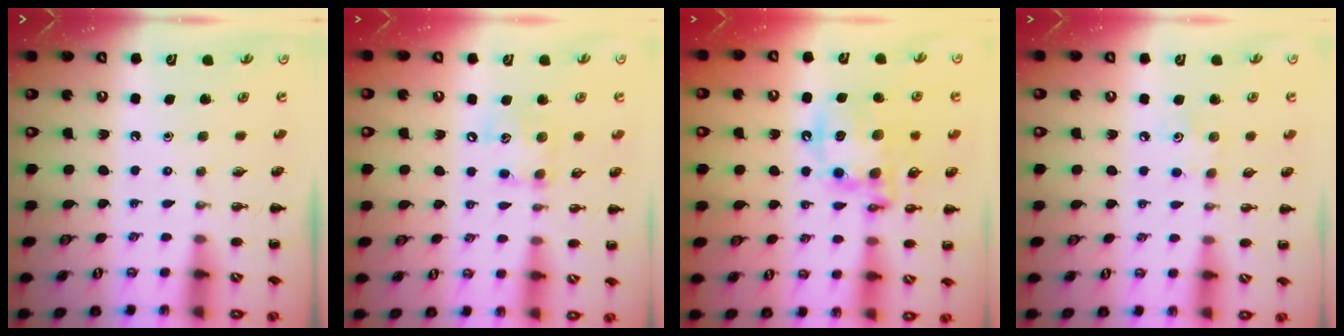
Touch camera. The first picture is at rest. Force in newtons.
{"total": 8.6, "press": 8.5, "slide": 1.1}
{"total": 15.7, "press": 15.2, "slide": 3.9}
{"total": 4.0, "press": 3.9, "slide": 0.9}